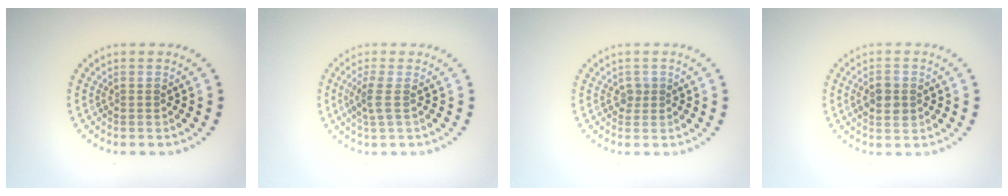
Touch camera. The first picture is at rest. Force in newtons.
{"total": 1.7, "press": 1.3, "slide": 1.1}
{"total": 0.9, "press": 0.7, "slide": 0.4}
{"total": 2.3, "press": 2.3, "slide": 0.1}